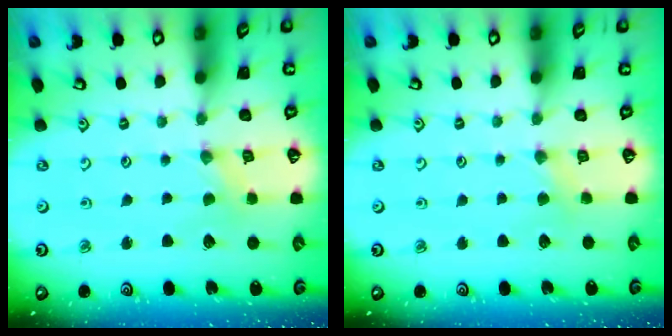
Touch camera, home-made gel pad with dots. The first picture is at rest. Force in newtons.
{"total": 2.8, "press": 2.7, "slide": 0.5}